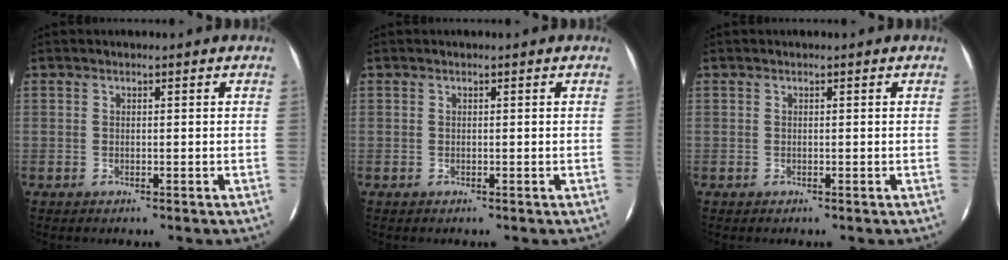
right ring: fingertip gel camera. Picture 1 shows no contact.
{"total": 0.0}
{"total": 0.0}